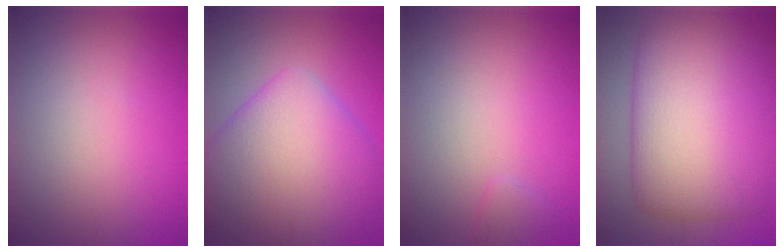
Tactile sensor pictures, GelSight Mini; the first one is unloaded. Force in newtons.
{"total": 11.1, "press": 11.1, "slide": 0.4}
{"total": 0.8, "press": 0.8, "slide": 0.0}
{"total": 12.3, "press": 12.3, "slide": 0.2}